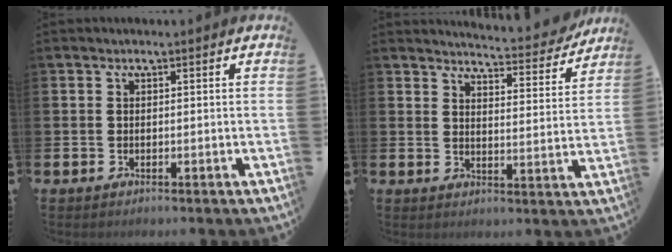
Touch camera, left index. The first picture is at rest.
{"total": 4.9, "force": [4.9, 0.3, 0.7], "torque": [-0.018, -0.037, 0.080]}